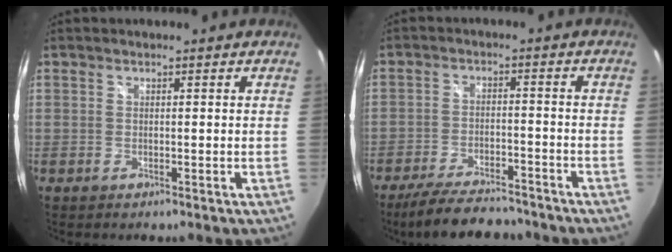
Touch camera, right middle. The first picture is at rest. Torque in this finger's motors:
{"motor_torque": [1.09, -1.04, 0.54, 0.16]}